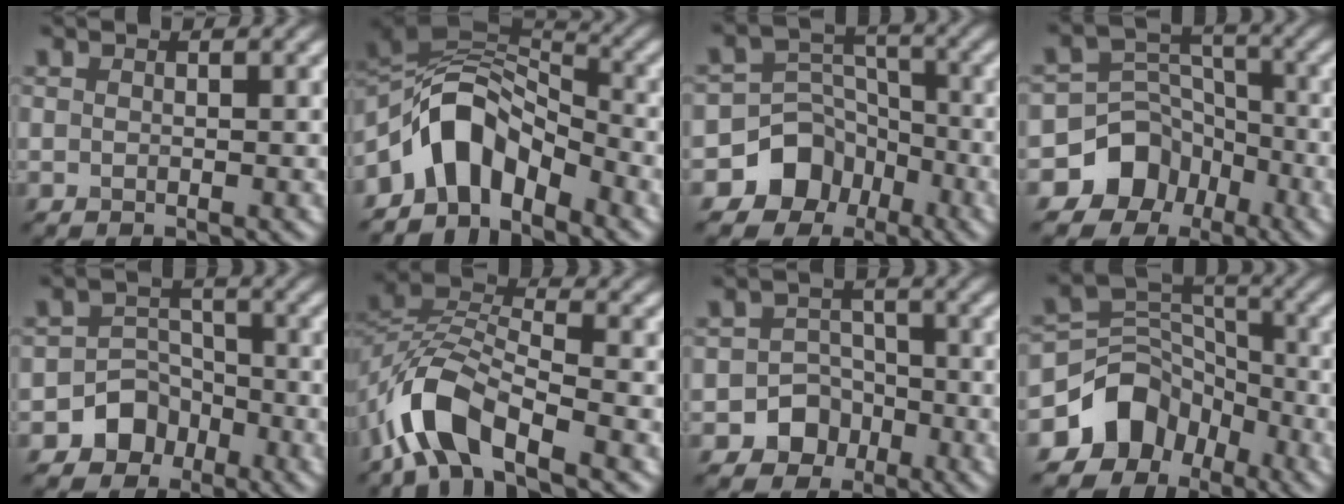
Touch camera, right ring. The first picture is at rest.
{"total": 7.2, "force": [-4.1, 4.2, 4.3], "torque": [-0.054, 0.012, -0.088]}
{"total": 7.5, "force": [-4.4, 6.0, 1.4], "torque": [0.000, 0.010, -0.095]}
{"total": 8.2, "force": [-4.9, 6.5, 1.2], "torque": [0.001, 0.009, -0.104]}
{"total": 5.2, "force": [-3.0, 4.1, 0.9], "torque": [0.020, 0.004, -0.068]}
{"total": 7.7, "force": [-4.5, 3.5, 5.1], "torque": [-0.092, 0.005, -0.097]}
{"total": 5.0, "force": [-2.5, 4.2, 0.8], "torque": [0.023, 0.000, -0.059]}
{"total": 7.3, "force": [-4.1, 5.6, 2.3], "torque": [-0.030, 0.002, -0.083]}